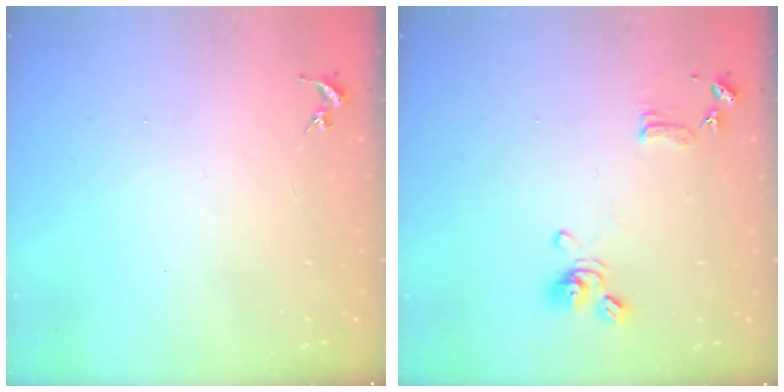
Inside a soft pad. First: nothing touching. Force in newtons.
{"total": 9.8, "press": 9.7, "slide": 1.7}